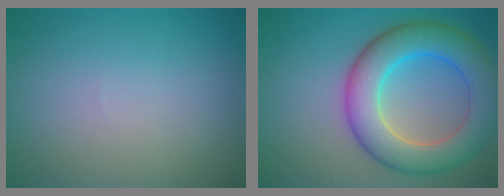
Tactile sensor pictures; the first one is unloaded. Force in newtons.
{"total": 8.7, "press": 8.7, "slide": 0.4}